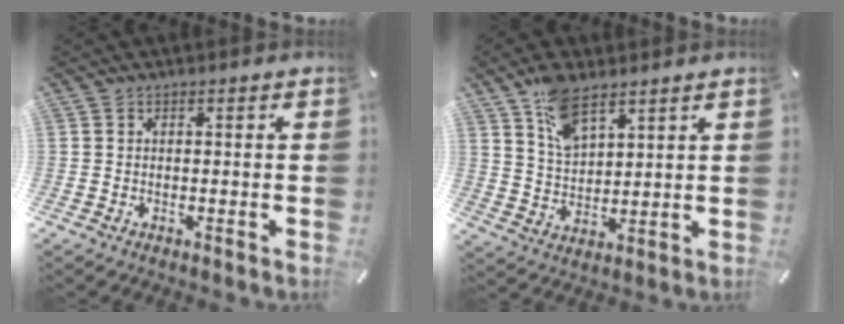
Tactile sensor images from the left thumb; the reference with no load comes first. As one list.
[{"total": 9.0, "force": [6.5, 3.9, 4.9], "torque": [-0.105, -0.022, 0.122]}]